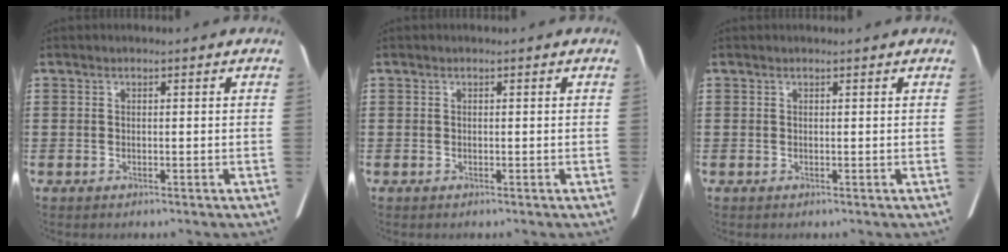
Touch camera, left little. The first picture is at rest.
{"total": 0.0}
{"total": 0.0}